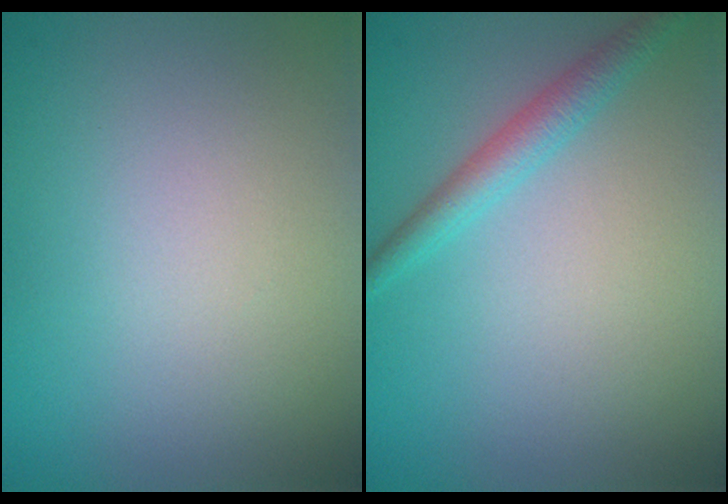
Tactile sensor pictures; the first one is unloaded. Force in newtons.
{"total": 2.3, "press": 2.3, "slide": 0.2}